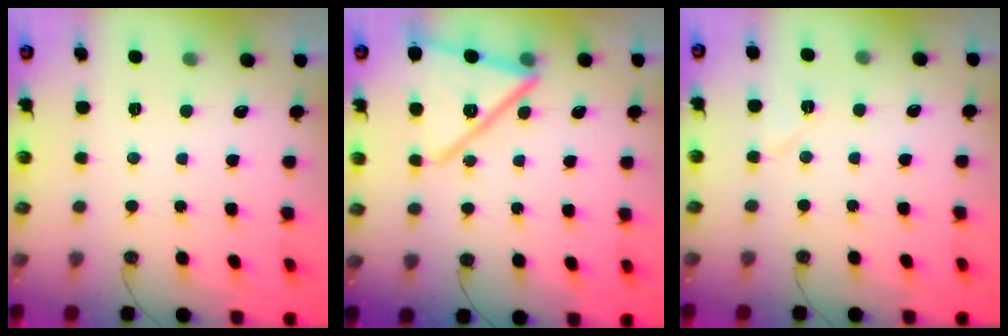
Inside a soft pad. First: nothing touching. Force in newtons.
{"total": 15.0, "press": 15.0, "slide": 1.4}
{"total": 5.6, "press": 5.0, "slide": 2.5}